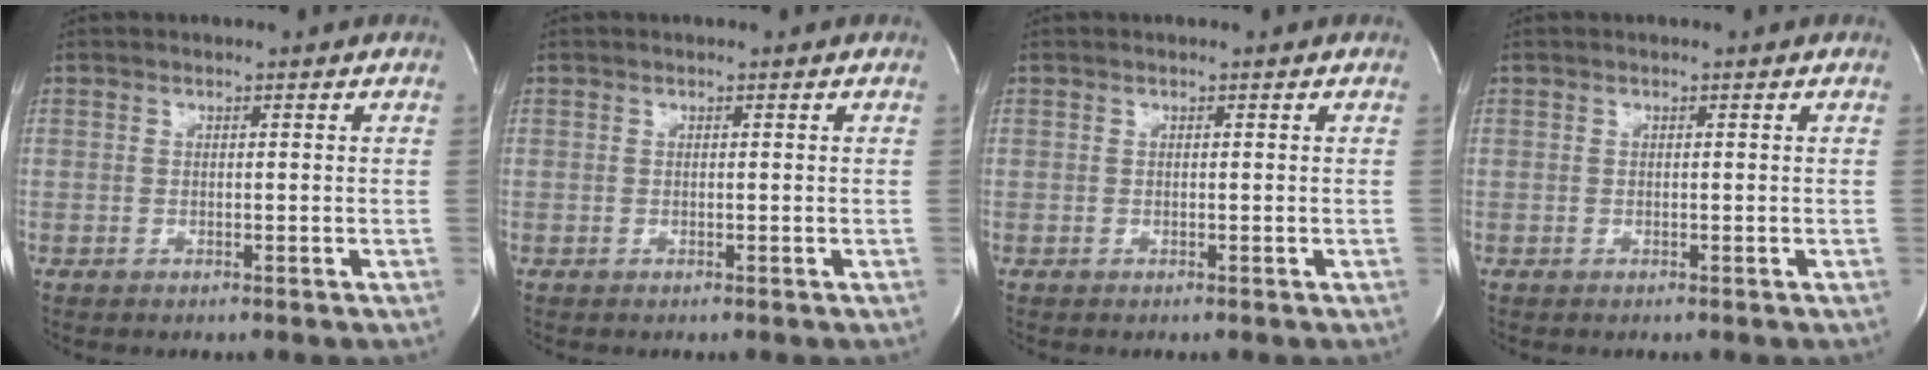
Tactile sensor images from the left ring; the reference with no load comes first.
{"total": 0.0}
{"total": 0.0}
{"total": 0.0}